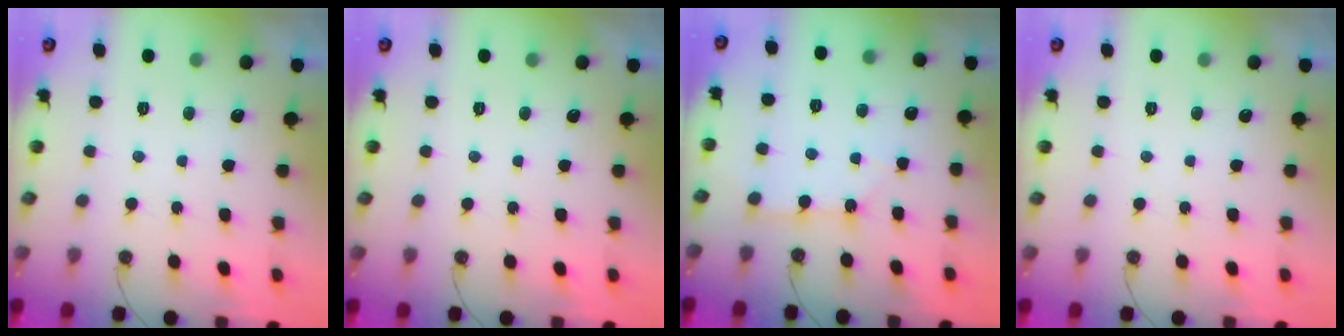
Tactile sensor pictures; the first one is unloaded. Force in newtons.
{"total": 0.0}
{"total": 3.0, "press": 3.0, "slide": 0.4}
{"total": 0.0}